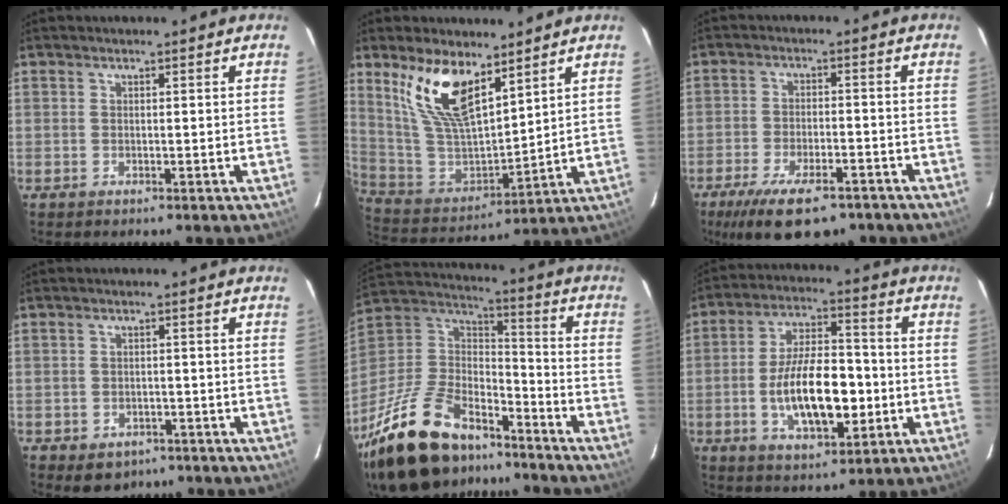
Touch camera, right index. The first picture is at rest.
{"total": 15.6, "force": [9.6, 6.4, 10.4], "torque": [-0.204, 0.003, 0.205]}
{"total": 14.3, "force": [-10.0, 5.4, 8.7], "torque": [-0.183, -0.027, -0.157]}
{"total": 5.4, "force": [-3.3, 3.9, 1.8], "torque": [-0.040, 0.003, -0.034]}
{"total": 29.7, "force": [-21.1, 13.9, 15.6], "torque": [-0.328, 0.002, -0.334]}
{"total": 15.6, "force": [-3.4, 6.8, 13.6], "torque": [-0.254, 0.006, -0.049]}